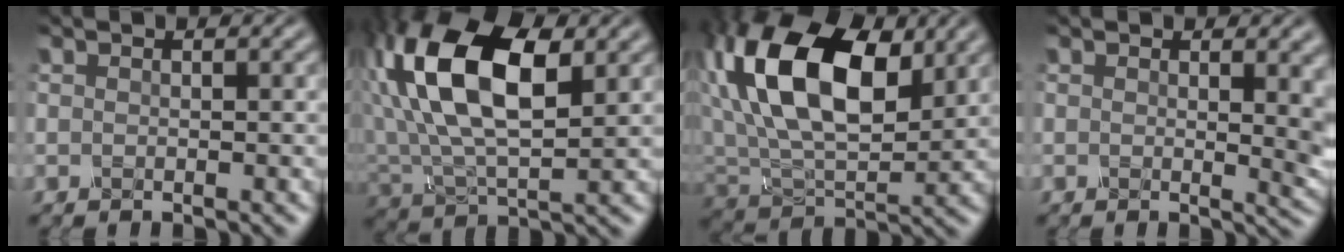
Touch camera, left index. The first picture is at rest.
{"total": 11.8, "force": [2.8, 6.6, 9.4], "torque": [-0.186, 0.013, 0.051]}
{"total": 14.3, "force": [4.5, 8.0, 11.0], "torque": [-0.218, 0.024, 0.081]}
{"total": 6.1, "force": [1.6, 2.5, 5.3], "torque": [-0.025, 0.008, 0.027]}